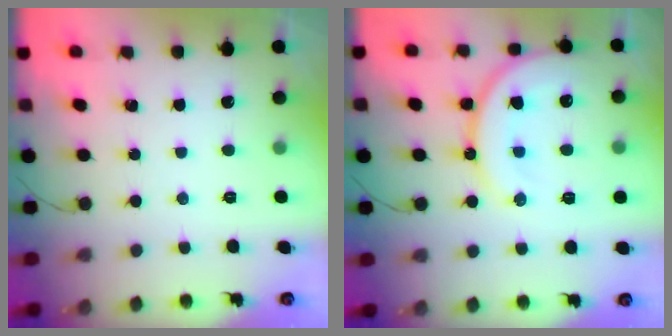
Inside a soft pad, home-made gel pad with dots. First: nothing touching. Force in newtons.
{"total": 15.7, "press": 15.6, "slide": 2.0}